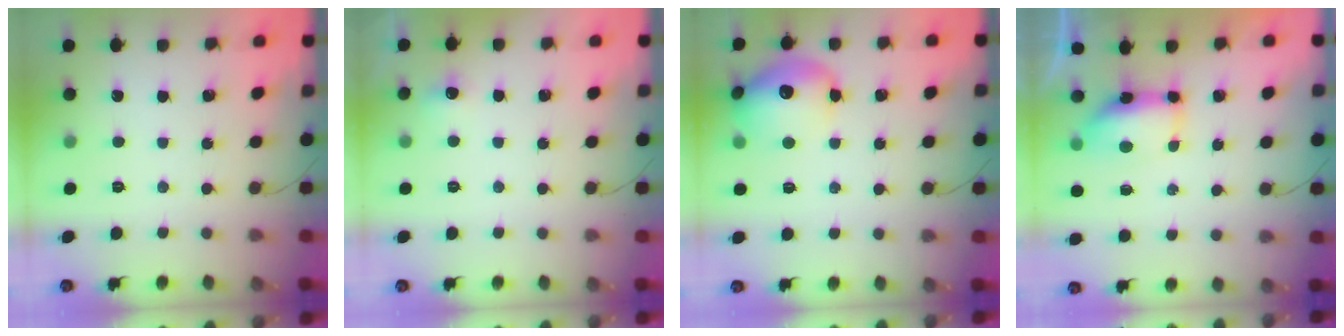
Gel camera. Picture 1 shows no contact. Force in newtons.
{"total": 10.6, "press": 4.4, "slide": 9.7}
{"total": 15.5, "press": 15.4, "slide": 1.7}
{"total": 6.8, "press": 6.7, "slide": 0.9}